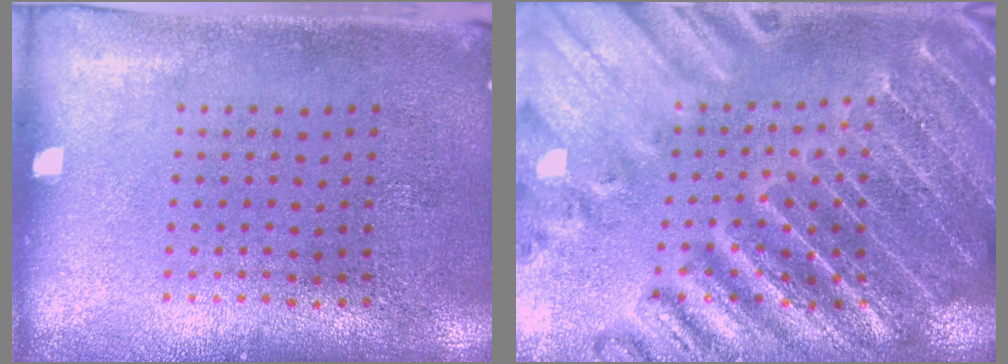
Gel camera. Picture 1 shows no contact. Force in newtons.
{"total": 3.9, "press": 3.7, "slide": 1.1}